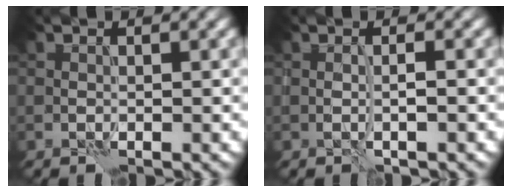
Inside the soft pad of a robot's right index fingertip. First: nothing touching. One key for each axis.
{"total": 0.6, "fx": 0.4, "fy": -0.1, "fz": 0.5, "tx": -0.009, "ty": -0.003, "tz": 0.001}